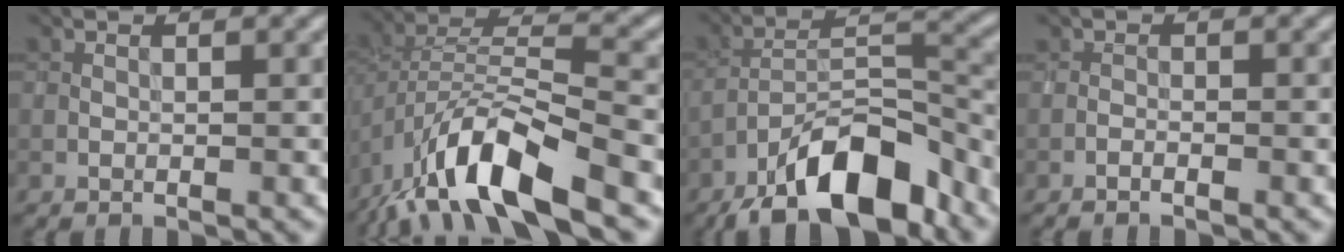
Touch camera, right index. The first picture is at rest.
{"total": 10.9, "force": [-7.0, 3.6, 7.5], "torque": [-0.136, 0.000, -0.141]}
{"total": 11.2, "force": [-7.7, 3.9, 7.2], "torque": [-0.113, 0.010, -0.145]}
{"total": 0.6, "force": [-0.5, 0.2, 0.3], "torque": [-0.003, 0.000, -0.010]}